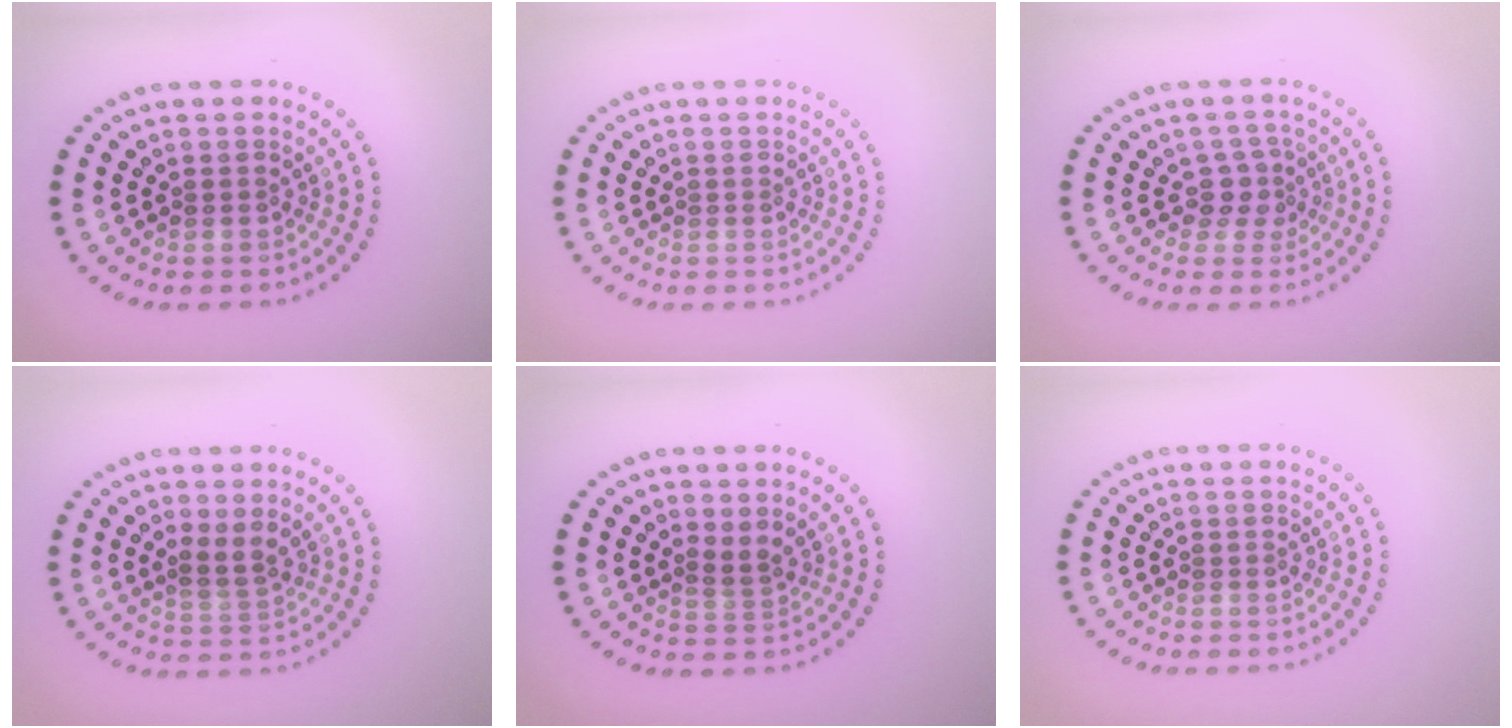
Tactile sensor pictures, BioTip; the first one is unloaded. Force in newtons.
{"total": 0.0}
{"total": 2.0, "press": 1.4, "slide": 1.3}
{"total": 1.8, "press": 1.4, "slide": 1.1}
{"total": 1.4, "press": 0.9, "slide": 1.1}
{"total": 0.0}